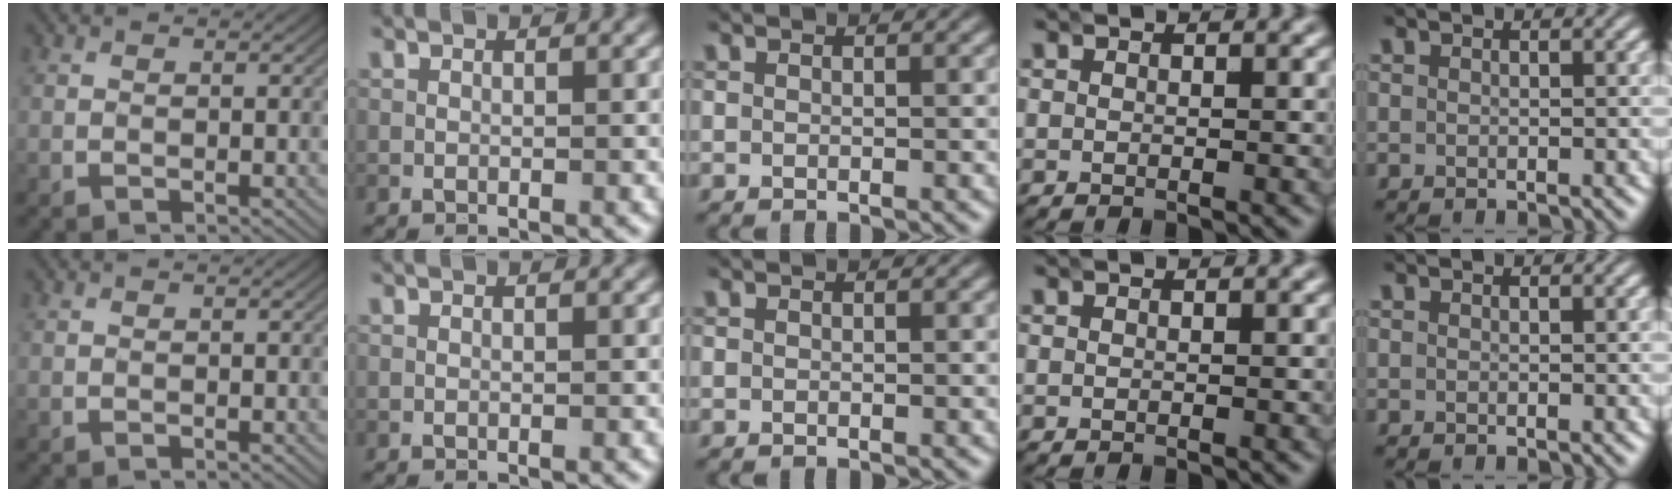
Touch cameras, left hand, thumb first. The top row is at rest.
{}